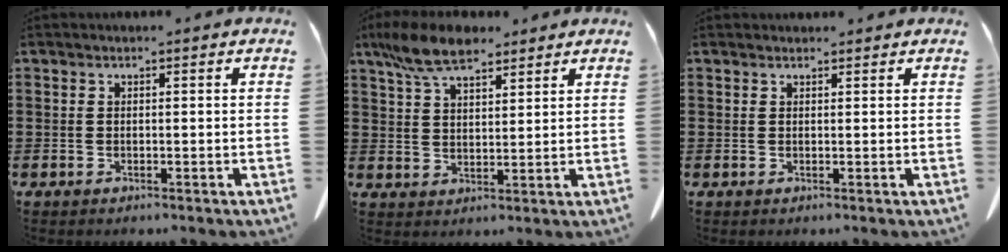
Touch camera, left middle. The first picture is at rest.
{"total": 8.0, "force": [6.1, 2.9, 4.3], "torque": [-0.103, -0.004, 0.117]}
{"total": 1.0, "force": [0.9, 0.4, 0.0], "torque": [-0.004, -0.001, 0.019]}